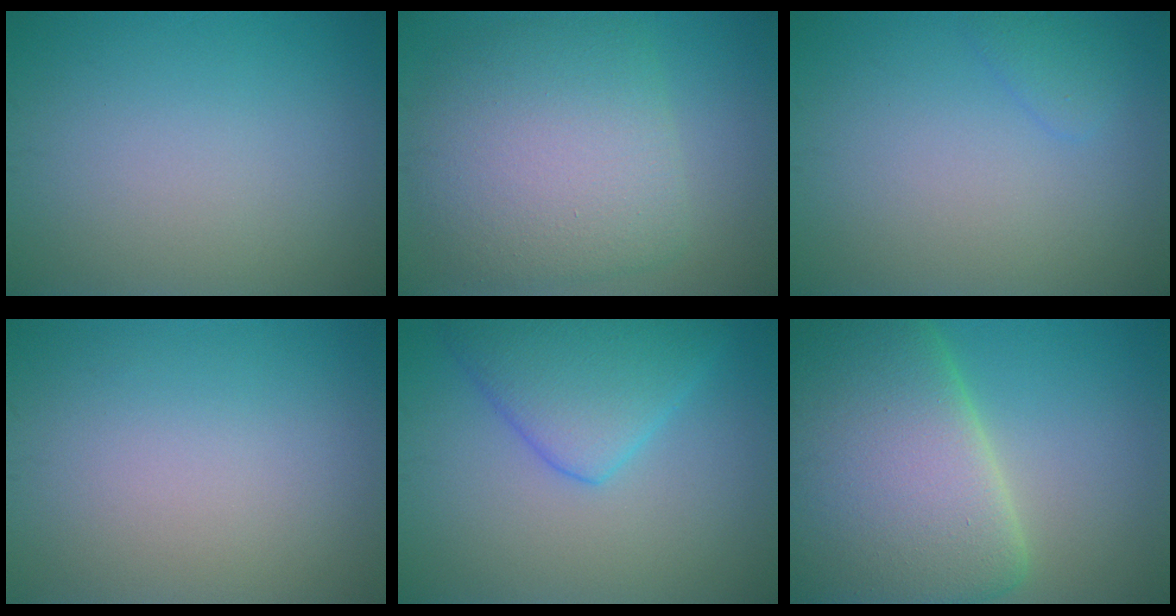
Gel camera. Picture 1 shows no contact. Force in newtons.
{"total": 8.8, "press": 8.8, "slide": 0.2}
{"total": 1.2, "press": 1.2, "slide": 0.1}
{"total": 0.0}
{"total": 5.7, "press": 5.7, "slide": 0.3}
{"total": 15.8, "press": 15.7, "slide": 0.9}